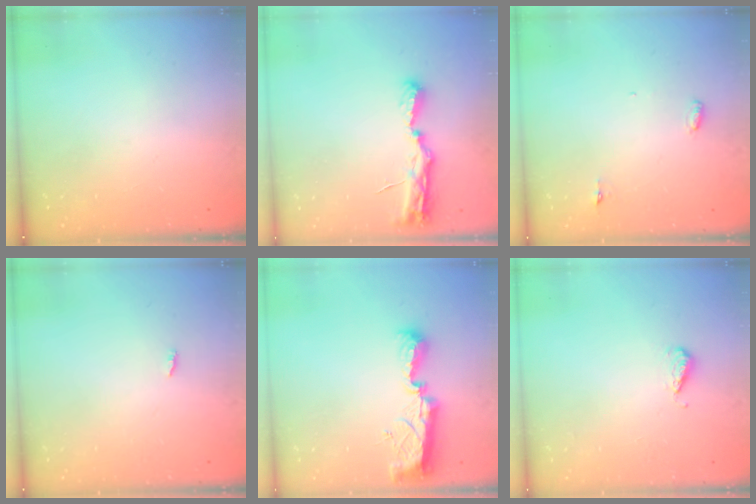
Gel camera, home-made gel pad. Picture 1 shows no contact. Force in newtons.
{"total": 8.0, "press": 8.0, "slide": 0.8}
{"total": 3.0, "press": 2.8, "slide": 0.9}
{"total": 1.8, "press": 1.8, "slide": 0.2}
{"total": 9.4, "press": 9.4, "slide": 0.4}
{"total": 4.0, "press": 3.8, "slide": 1.2}